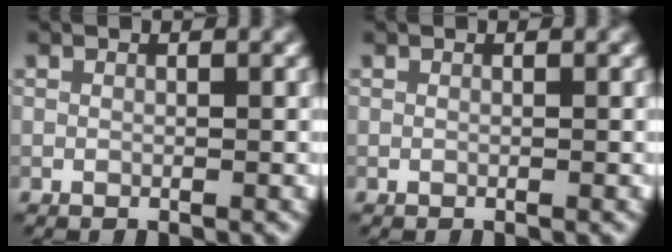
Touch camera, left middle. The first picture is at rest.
{"total": 0.0}